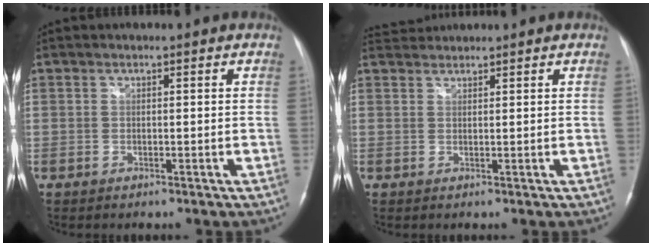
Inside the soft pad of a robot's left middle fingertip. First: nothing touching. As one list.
[{"total": 2.3, "force": [2.2, -0.1, -0.4], "torque": [-0.005, 0.014, 0.050]}]